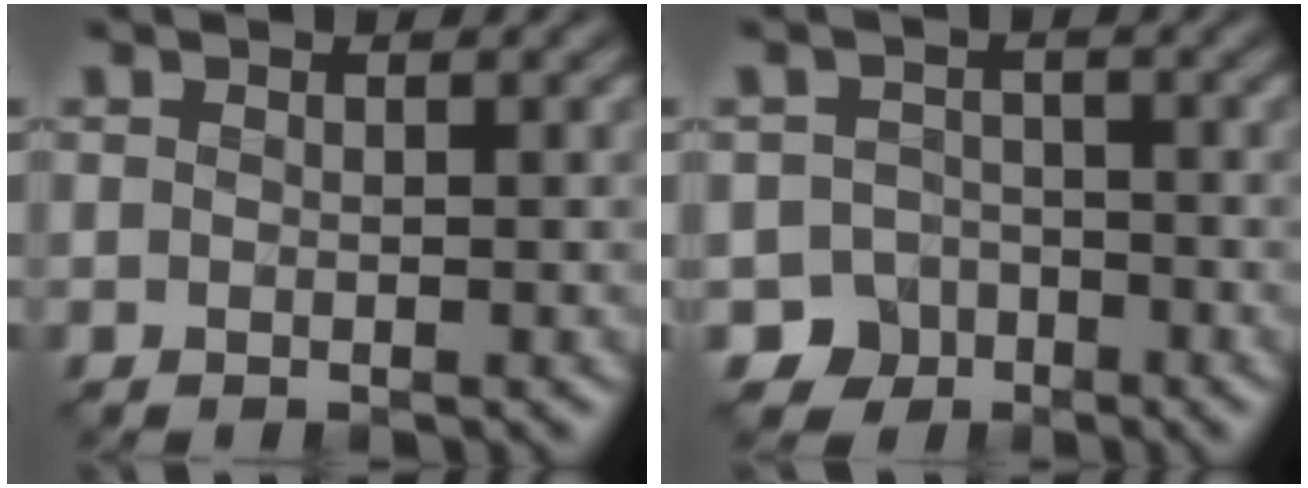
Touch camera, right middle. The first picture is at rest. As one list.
[{"total": 3.3, "force": [-2.2, 2.4, 0.1], "torque": [0.009, 0.000, -0.038]}]